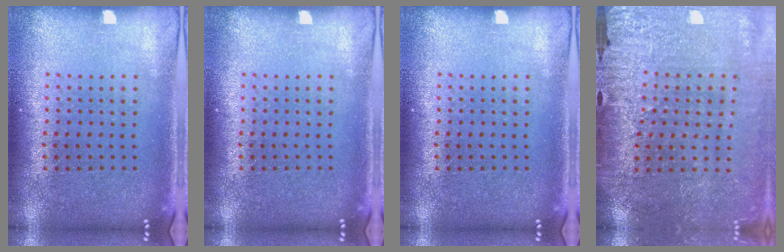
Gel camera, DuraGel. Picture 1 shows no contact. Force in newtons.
{"total": 0.0}
{"total": 0.0}
{"total": 3.0, "press": 3.0, "slide": 0.3}